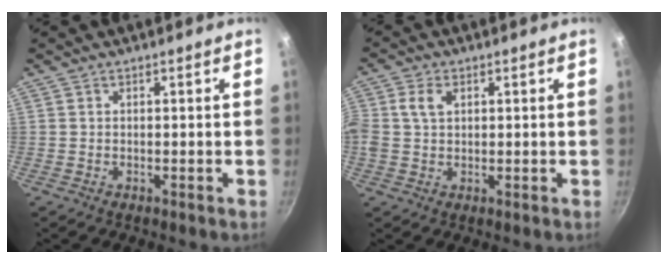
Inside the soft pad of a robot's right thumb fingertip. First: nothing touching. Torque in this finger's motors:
{"motor_torque": [0.00, 0.52, 0.31, 0.07, 0.14]}